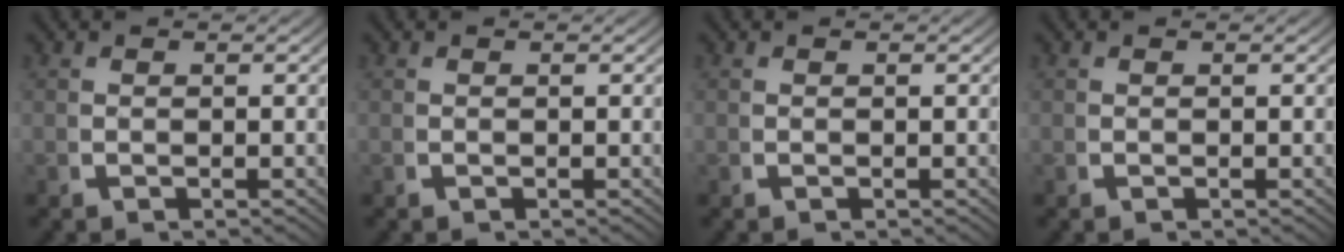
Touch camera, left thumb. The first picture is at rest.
{"total": 0.0}
{"total": 0.0}
{"total": 0.0}